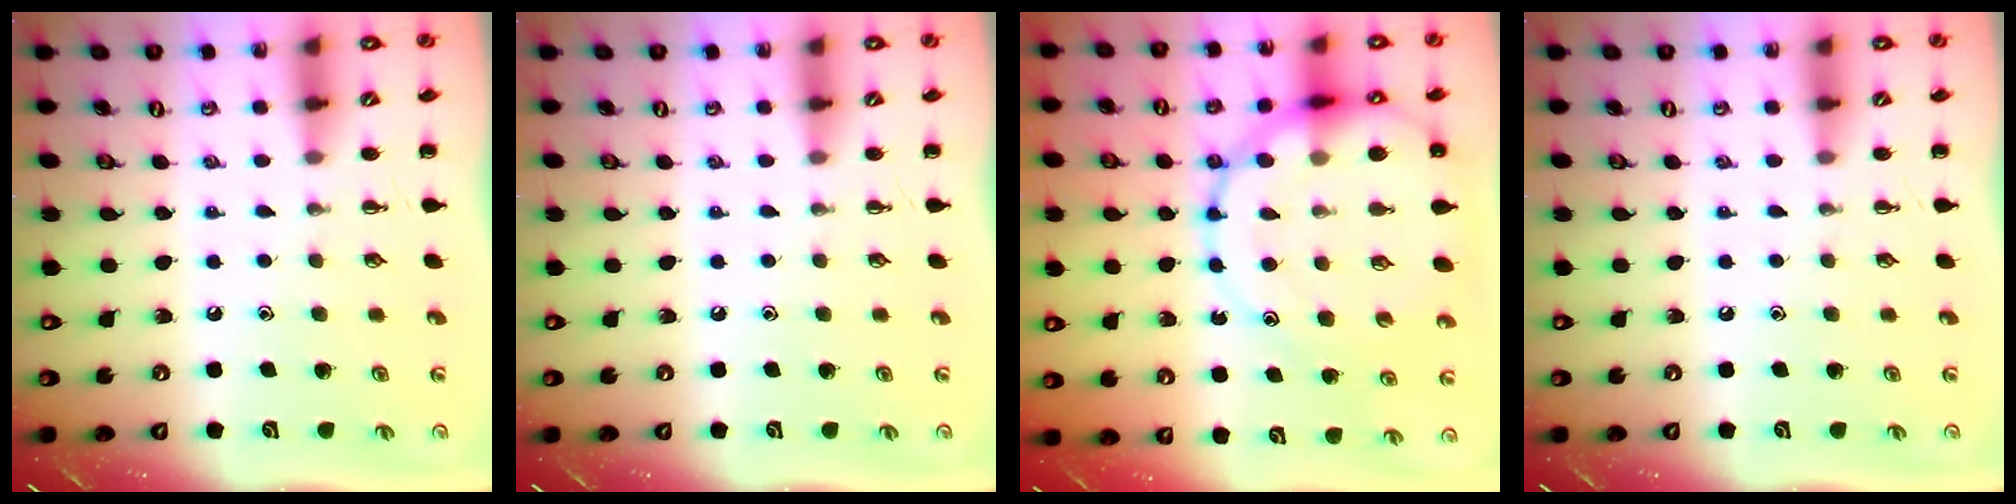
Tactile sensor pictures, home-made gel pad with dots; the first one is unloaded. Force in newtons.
{"total": 0.0}
{"total": 22.0, "press": 21.6, "slide": 4.0}
{"total": 0.0}